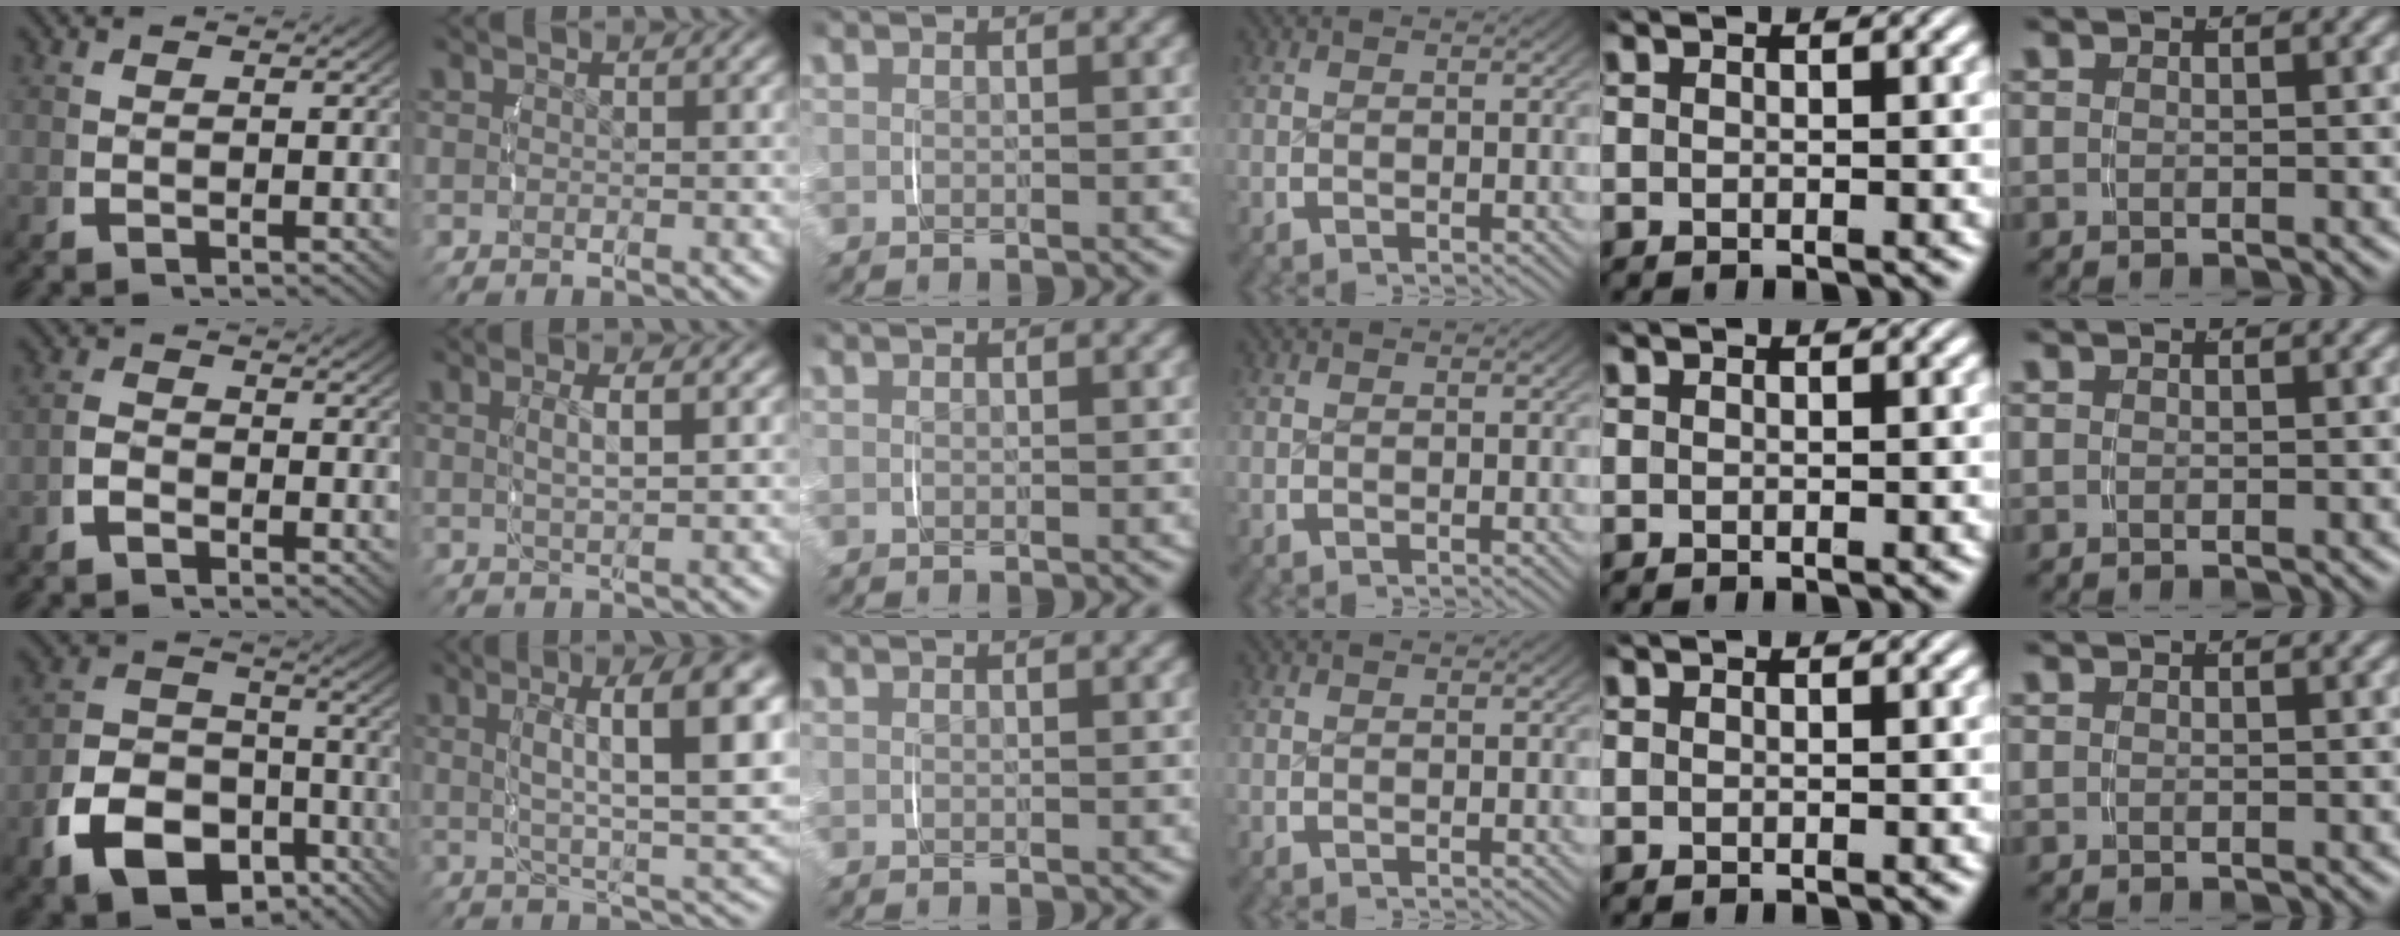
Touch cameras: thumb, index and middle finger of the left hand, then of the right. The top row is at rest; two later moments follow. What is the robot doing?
{"motion": "lift_and_place", "object": "pen bag"}